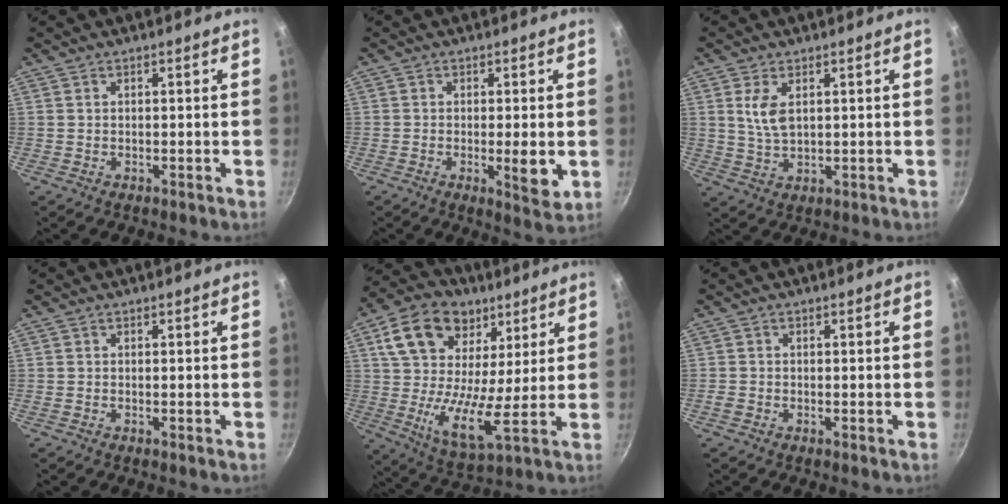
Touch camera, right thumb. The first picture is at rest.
{"total": 5.6, "force": [-0.8, 1.4, 5.3], "torque": [-0.082, -0.013, -0.011]}
{"total": 5.2, "force": [1.6, 2.6, 4.2], "torque": [-0.080, -0.012, 0.036]}
{"total": 0.0}
{"total": 18.4, "force": [7.7, 11.5, 12.0], "torque": [-0.202, -0.029, 0.122]}
{"total": 1.0, "force": [-0.3, 0.7, 0.6], "torque": [-0.011, 0.001, -0.008]}